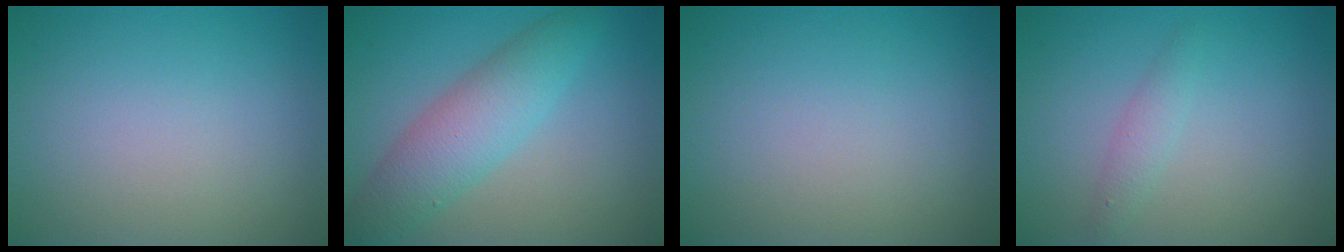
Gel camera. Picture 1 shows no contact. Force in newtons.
{"total": 5.2, "press": 5.2, "slide": 0.2}
{"total": 0.0}
{"total": 1.4, "press": 1.4, "slide": 0.0}